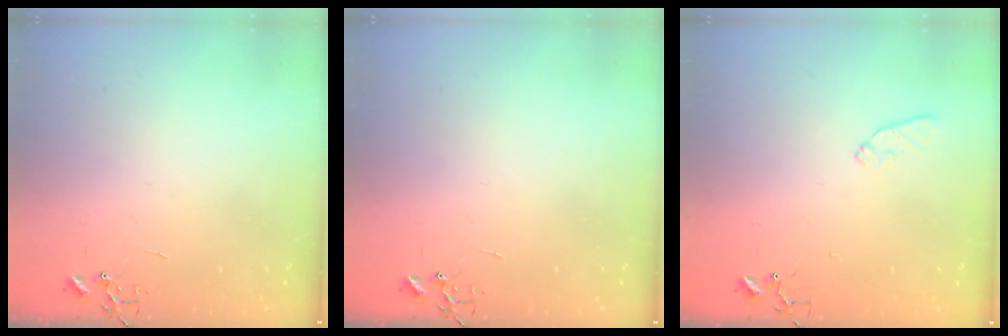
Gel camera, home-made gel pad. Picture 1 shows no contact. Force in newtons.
{"total": 0.0}
{"total": 7.6, "press": 7.6, "slide": 0.6}